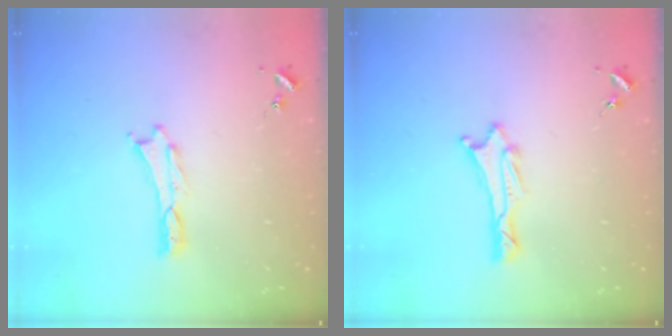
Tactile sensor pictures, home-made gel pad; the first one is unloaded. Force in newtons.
{"total": 1.5, "press": 1.5, "slide": 0.2}